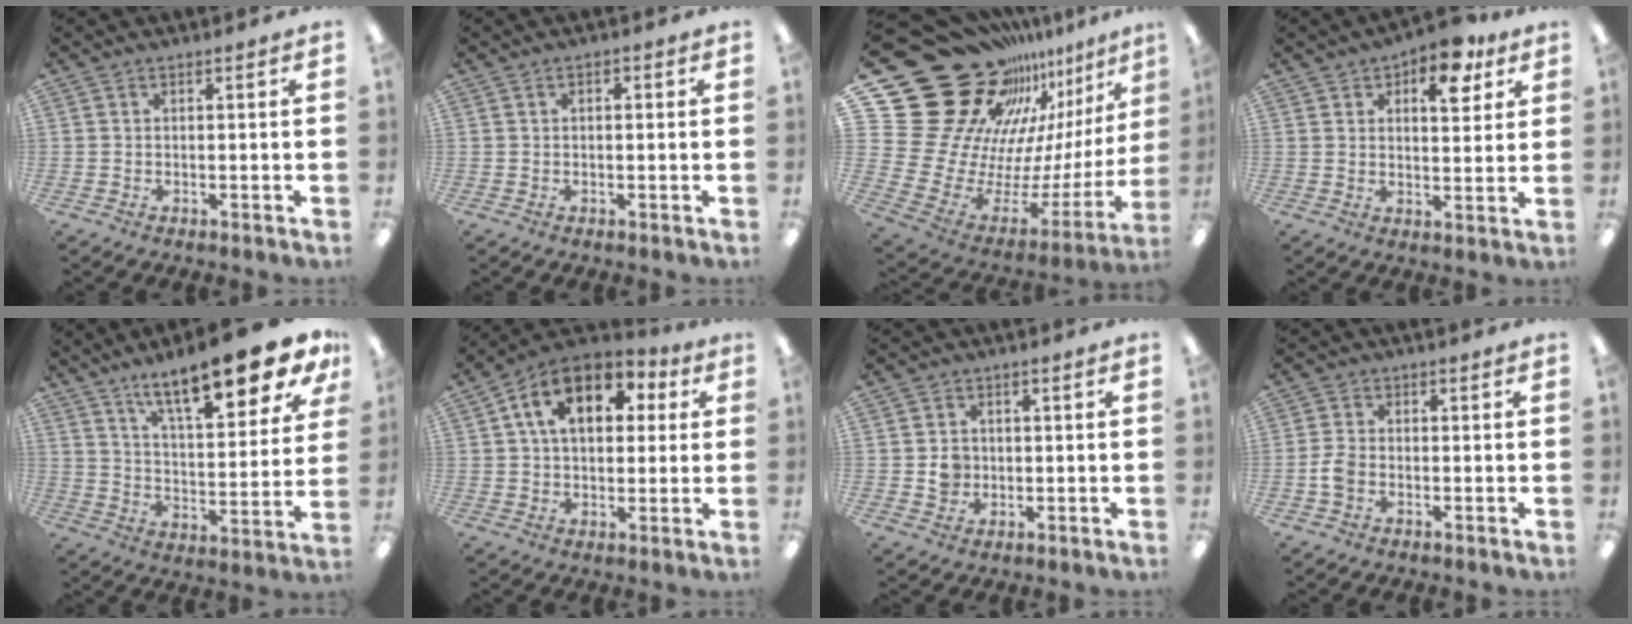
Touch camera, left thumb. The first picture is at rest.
{"total": 0.9, "force": [0.1, 0.6, 0.6], "torque": [-0.010, 0.005, 0.001]}
{"total": 29.9, "force": [17.3, 19.1, 15.2], "torque": [-0.236, -0.175, 0.382]}
{"total": 11.1, "force": [6.2, 5.8, 7.2], "torque": [-0.080, -0.026, 0.099]}
{"total": 18.9, "force": [14.2, 4.5, 11.6], "torque": [-0.176, -0.094, 0.231]}
{"total": 14.0, "force": [5.4, 8.9, 9.5], "torque": [-0.156, 0.010, 0.096]}
{"total": 4.4, "force": [-0.2, 4.1, 1.6], "torque": [-0.017, 0.002, -0.006]}
{"total": 4.0, "force": [-1.2, 2.9, 2.5], "torque": [-0.049, 0.009, -0.023]}